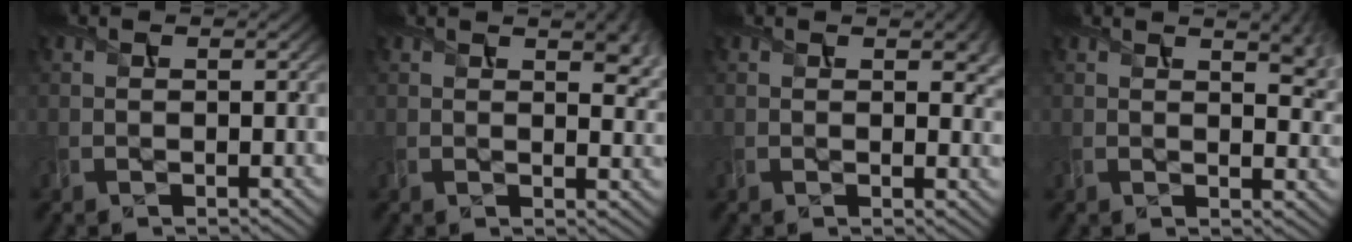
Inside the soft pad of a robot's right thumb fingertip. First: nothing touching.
{"total": 6.5, "force": [2.7, 2.7, 5.2], "torque": [-0.076, 0.002, 0.047]}
{"total": 4.6, "force": [1.3, 2.1, 3.9], "torque": [-0.060, -0.002, 0.023]}
{"total": 7.1, "force": [3.2, 2.8, 5.7], "torque": [-0.081, 0.005, 0.055]}